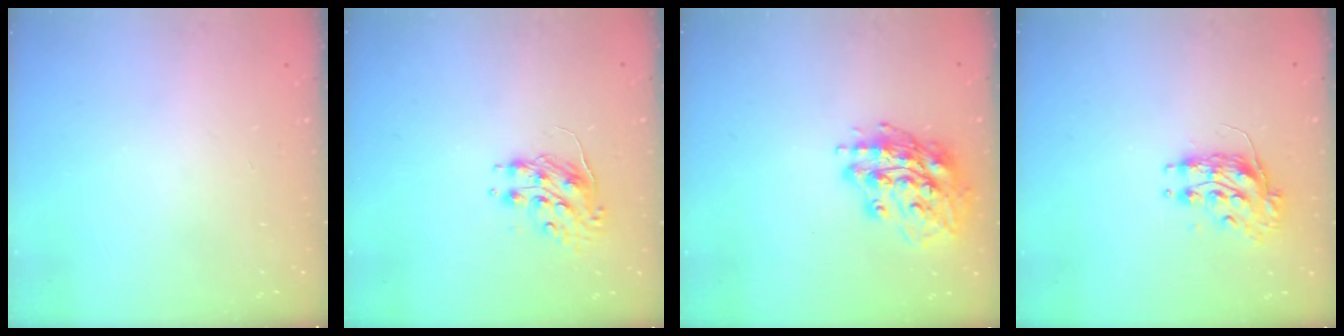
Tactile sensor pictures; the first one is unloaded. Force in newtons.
{"total": 8.5, "press": 8.4, "slide": 0.6}
{"total": 16.0, "press": 16.0, "slide": 1.4}
{"total": 8.3, "press": 8.3, "slide": 0.2}